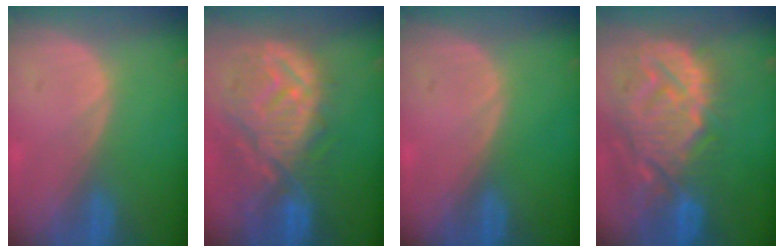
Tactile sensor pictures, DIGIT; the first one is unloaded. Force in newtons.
{"total": 12.2, "press": 11.0, "slide": 5.4}
{"total": 0.0}
{"total": 14.3, "press": 12.2, "slide": 7.5}